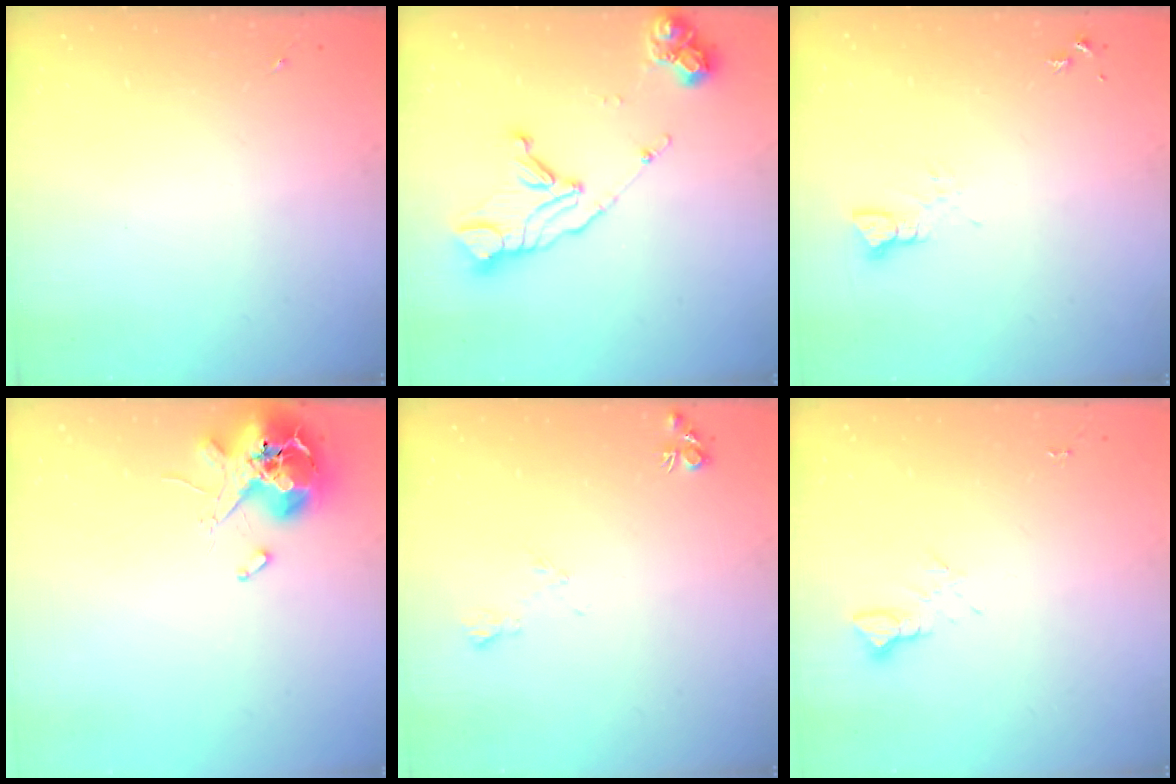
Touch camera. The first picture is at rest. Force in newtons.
{"total": 14.7, "press": 14.6, "slide": 1.7}
{"total": 3.0, "press": 3.0, "slide": 0.2}
{"total": 12.4, "press": 12.3, "slide": 1.9}
{"total": 5.8, "press": 5.8, "slide": 0.8}
{"total": 2.7, "press": 2.7, "slide": 0.2}